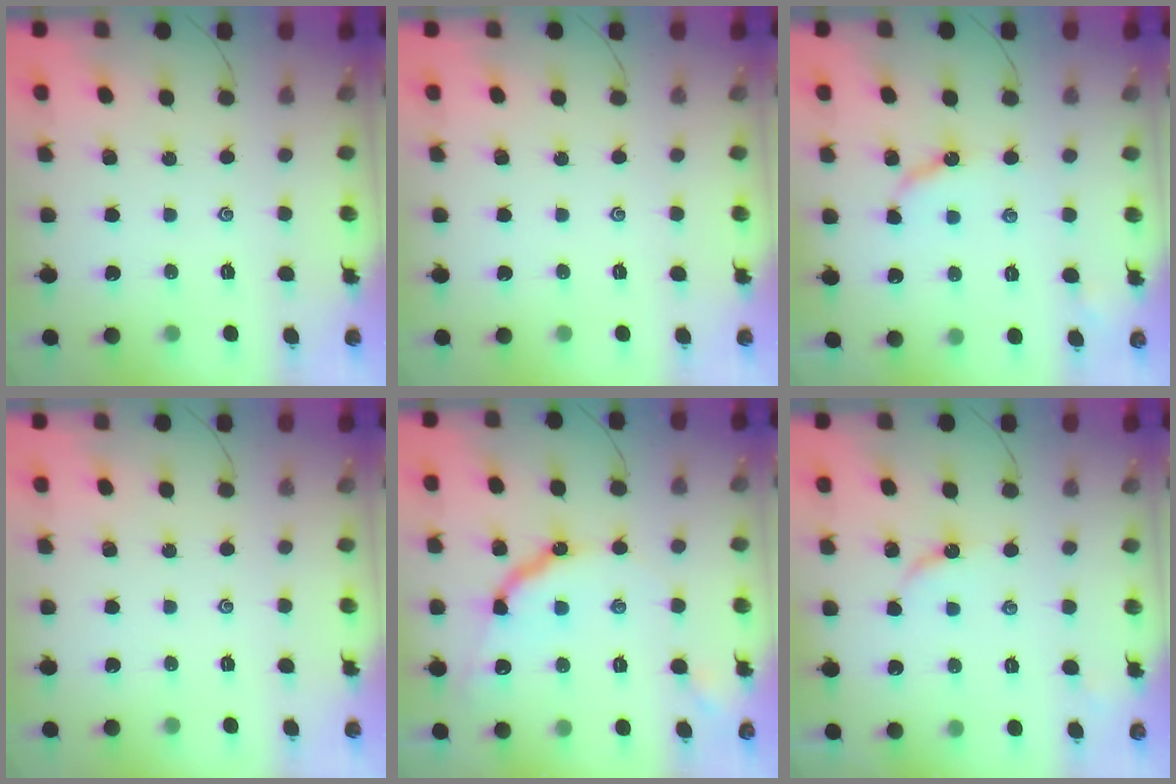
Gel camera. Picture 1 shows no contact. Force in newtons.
{"total": 0.0}
{"total": 5.8, "press": 5.8, "slide": 0.6}
{"total": 0.0}
{"total": 9.8, "press": 9.8, "slide": 1.0}
{"total": 3.3, "press": 3.3, "slide": 0.5}